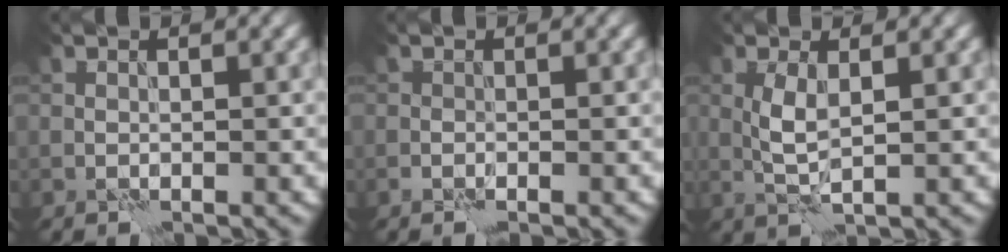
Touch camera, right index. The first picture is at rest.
{"total": 0.5, "force": [-0.4, 0.3, 0.3], "torque": [-0.003, 0.002, -0.008]}
{"total": 2.6, "force": [0.4, 0.8, 2.4], "torque": [-0.058, 0.003, 0.007]}